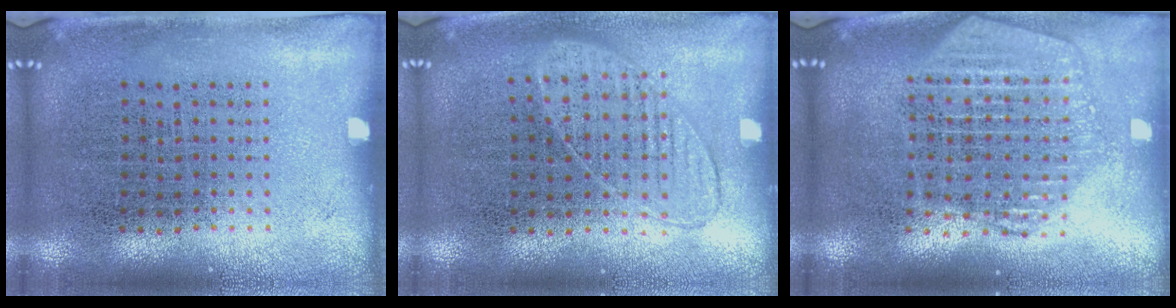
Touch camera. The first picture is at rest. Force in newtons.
{"total": 1.0, "press": 0.9, "slide": 0.4}
{"total": 2.3, "press": 2.0, "slide": 1.1}